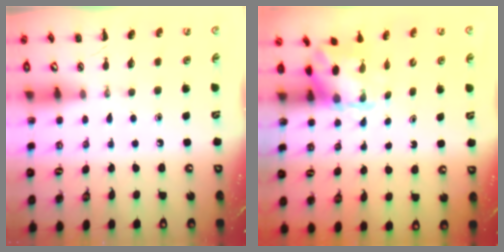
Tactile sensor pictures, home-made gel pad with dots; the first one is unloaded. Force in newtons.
{"total": 4.2, "press": 4.2, "slide": 0.5}